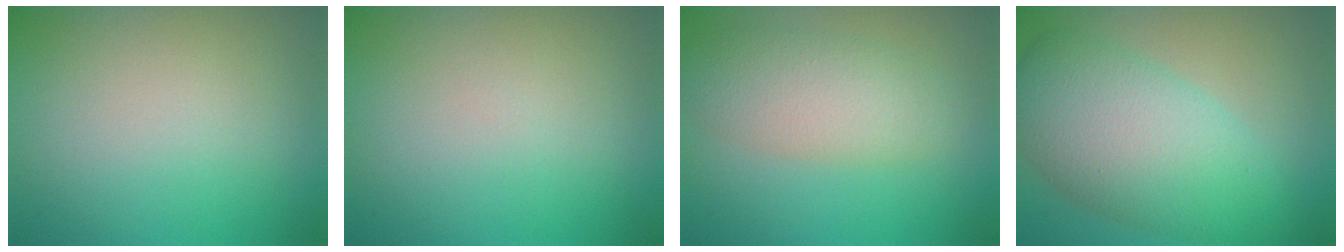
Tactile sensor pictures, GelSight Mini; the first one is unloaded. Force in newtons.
{"total": 0.0}
{"total": 4.3, "press": 4.3, "slide": 0.1}
{"total": 8.5, "press": 8.5, "slide": 0.1}